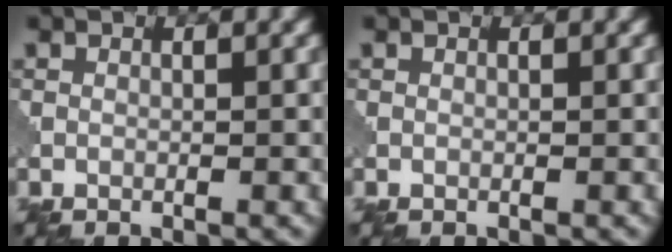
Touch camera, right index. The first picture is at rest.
{"total": 0.0}